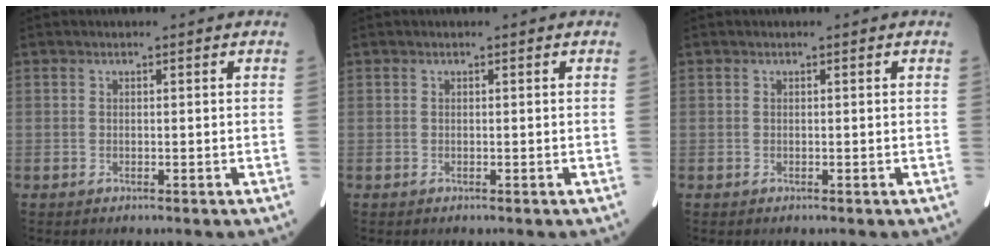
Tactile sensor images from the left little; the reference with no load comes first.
{"total": 0.0}
{"total": 0.0}